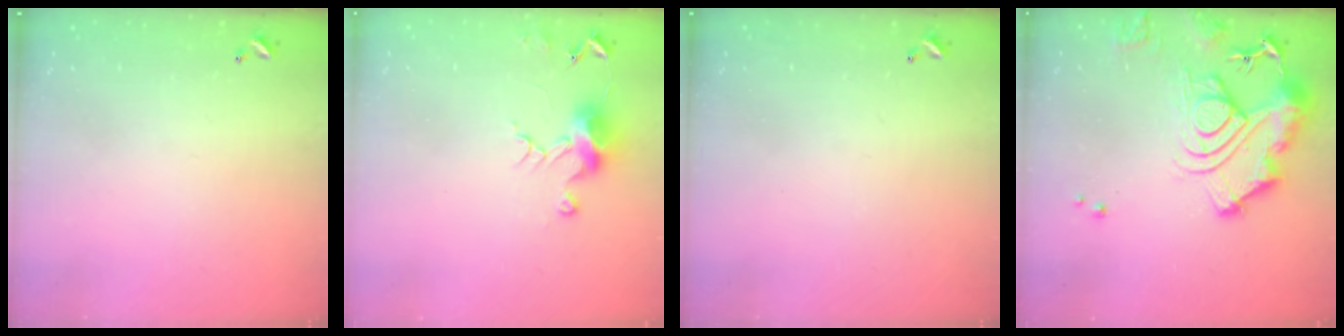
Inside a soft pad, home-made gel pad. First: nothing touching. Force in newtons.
{"total": 7.7, "press": 7.7, "slide": 0.4}
{"total": 0.0}
{"total": 16.2, "press": 16.1, "slide": 1.7}